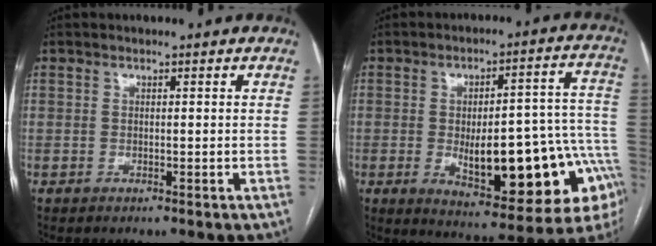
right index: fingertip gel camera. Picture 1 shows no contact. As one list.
[{"total": 22.2, "force": [-5.8, 6.9, 20.3], "torque": [-0.189, 0.030, -0.056]}]